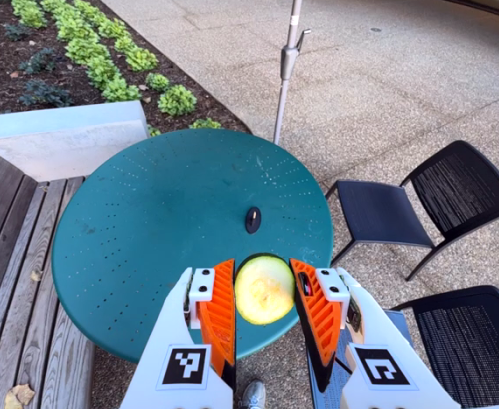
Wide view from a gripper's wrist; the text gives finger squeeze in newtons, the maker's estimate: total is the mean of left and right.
{"total": 13.7, "left": 14.3, "right": 13.2}